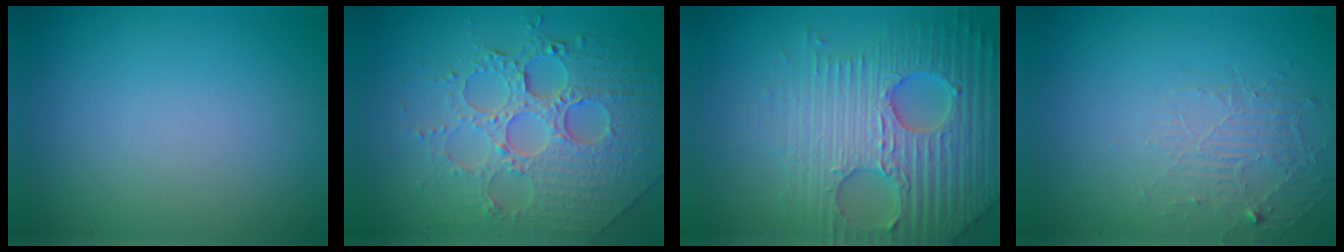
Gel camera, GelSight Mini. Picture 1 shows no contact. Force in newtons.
{"total": 8.2, "press": 5.9, "slide": 5.6}
{"total": 7.3, "press": 7.1, "slide": 1.7}
{"total": 1.8, "press": 0.8, "slide": 1.6}